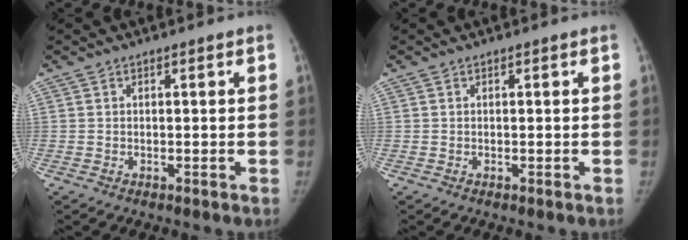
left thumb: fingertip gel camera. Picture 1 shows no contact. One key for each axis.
{"total": 0.0}